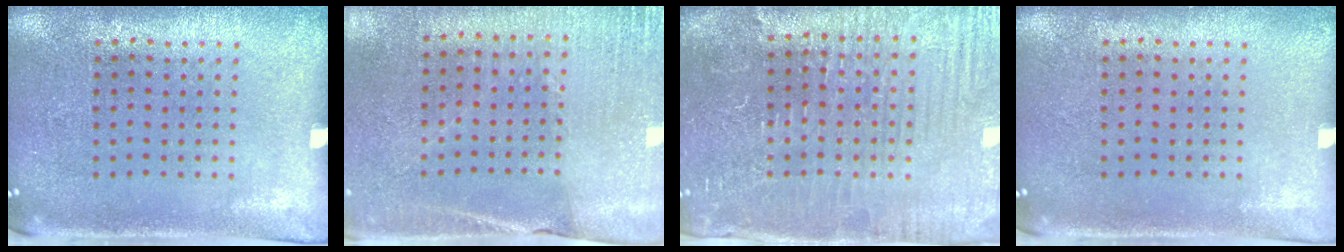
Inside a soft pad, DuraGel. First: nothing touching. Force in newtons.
{"total": 2.6, "press": 2.5, "slide": 0.6}
{"total": 4.3, "press": 4.1, "slide": 1.4}
{"total": 0.0}